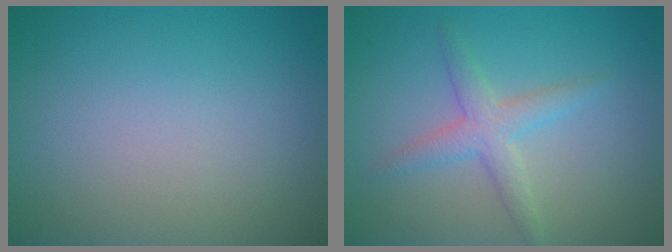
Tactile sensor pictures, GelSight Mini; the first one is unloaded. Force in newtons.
{"total": 2.7, "press": 2.7, "slide": 0.0}